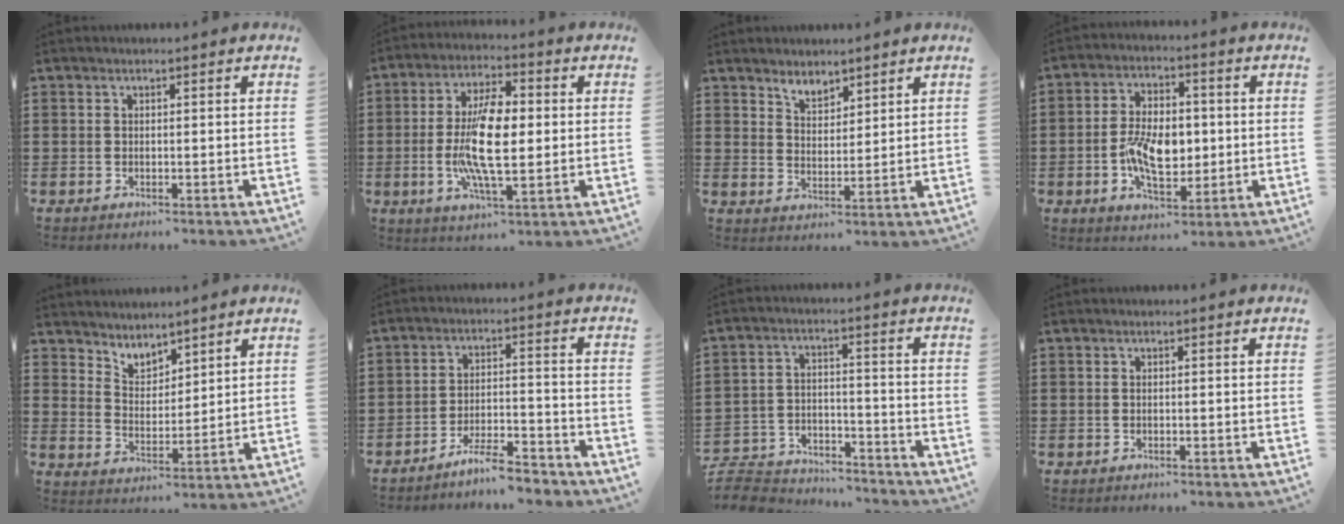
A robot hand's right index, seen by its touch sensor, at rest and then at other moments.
{"total": 11.4, "force": [-0.4, 4.4, 10.5], "torque": [-0.220, -0.003, -0.010]}
{"total": 3.3, "force": [3.2, 1.1, 0.2], "torque": [-0.013, 0.000, 0.061]}
{"total": 8.9, "force": [-0.9, 5.1, 7.2], "torque": [-0.126, 0.000, -0.024]}
{"total": 3.6, "force": [3.5, 0.6, -0.5], "torque": [-0.005, -0.012, 0.066]}
{"total": 5.7, "force": [-5.2, 0.3, 2.4], "torque": [-0.047, -0.001, -0.099]}
{"total": 7.2, "force": [-7.0, 1.4, 1.2], "torque": [-0.040, 0.010, -0.141]}
{"total": 0.0}